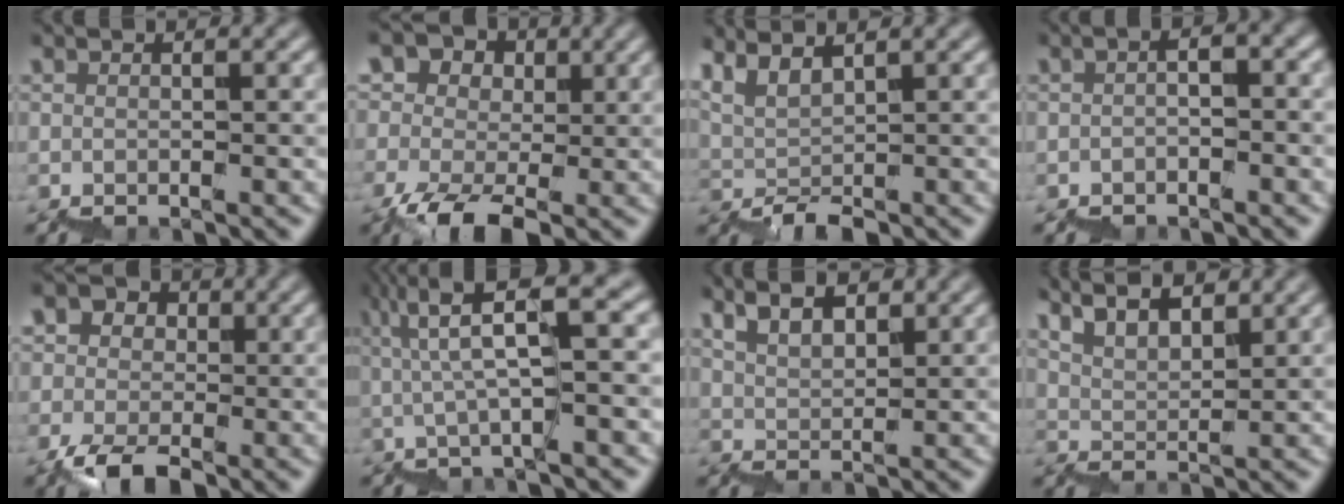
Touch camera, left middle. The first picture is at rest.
{"total": 4.4, "force": [-0.6, 3.5, 2.5], "torque": [-0.049, 0.015, -0.020]}
{"total": 2.6, "force": [1.9, 0.6, 1.6], "torque": [-0.020, 0.010, 0.043]}
{"total": 1.4, "force": [-0.7, 0.3, 1.1], "torque": [-0.023, 0.008, -0.012]}
{"total": 3.6, "force": [-0.9, 3.0, 1.8], "torque": [-0.038, 0.012, -0.022]}
{"total": 7.5, "force": [3.0, 1.2, 6.8], "torque": [-0.091, 0.028, 0.050]}
{"total": 4.0, "force": [3.7, 1.0, 1.4], "torque": [-0.010, 0.019, 0.070]}
{"total": 5.7, "force": [5.3, 1.3, 1.7], "torque": [-0.020, 0.026, 0.088]}